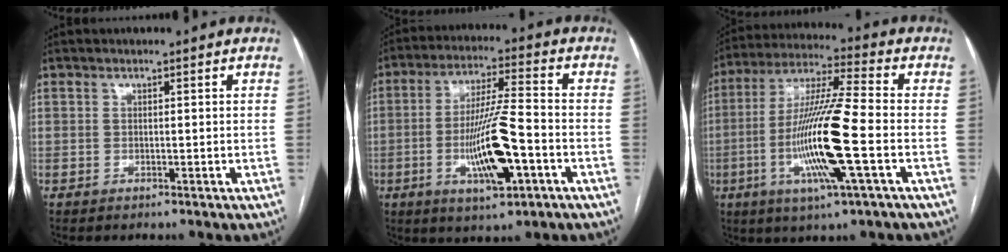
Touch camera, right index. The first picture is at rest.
{"total": 12.7, "force": [-3.9, 1.7, 12.0], "torque": [-0.227, -0.007, -0.067]}
{"total": 16.3, "force": [-4.0, 0.3, 15.8], "torque": [-0.318, -0.010, -0.080]}